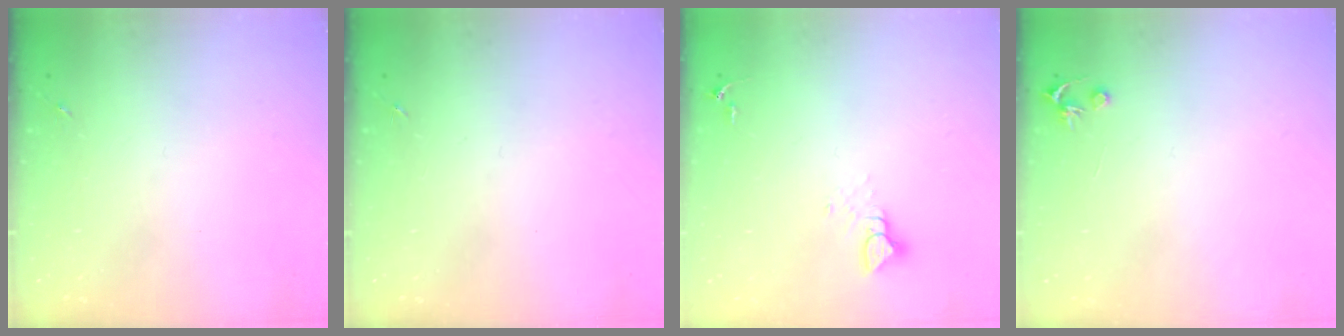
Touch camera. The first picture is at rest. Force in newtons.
{"total": 0.0}
{"total": 3.6, "press": 3.6, "slide": 0.2}
{"total": 3.2, "press": 3.2, "slide": 0.3}